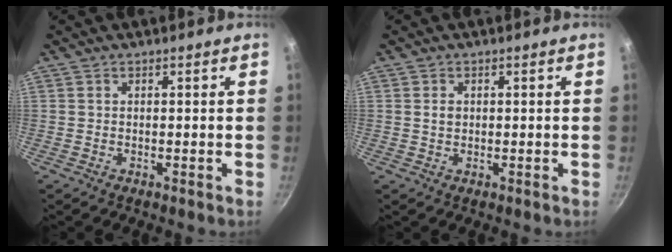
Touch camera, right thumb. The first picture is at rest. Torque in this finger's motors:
{"motor_torque": [0.48, 0.75, 0.48, 0.13, 0.11]}